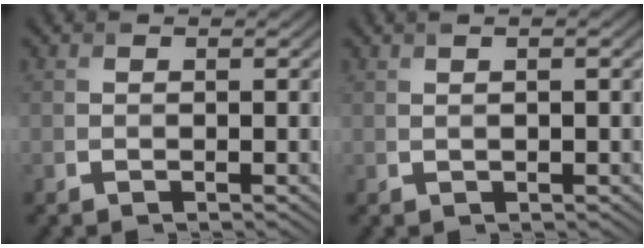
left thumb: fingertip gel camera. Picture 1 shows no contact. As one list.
[{"total": 1.3, "force": [0.8, 0.3, 1.0], "torque": [-0.014, -0.002, 0.010]}]